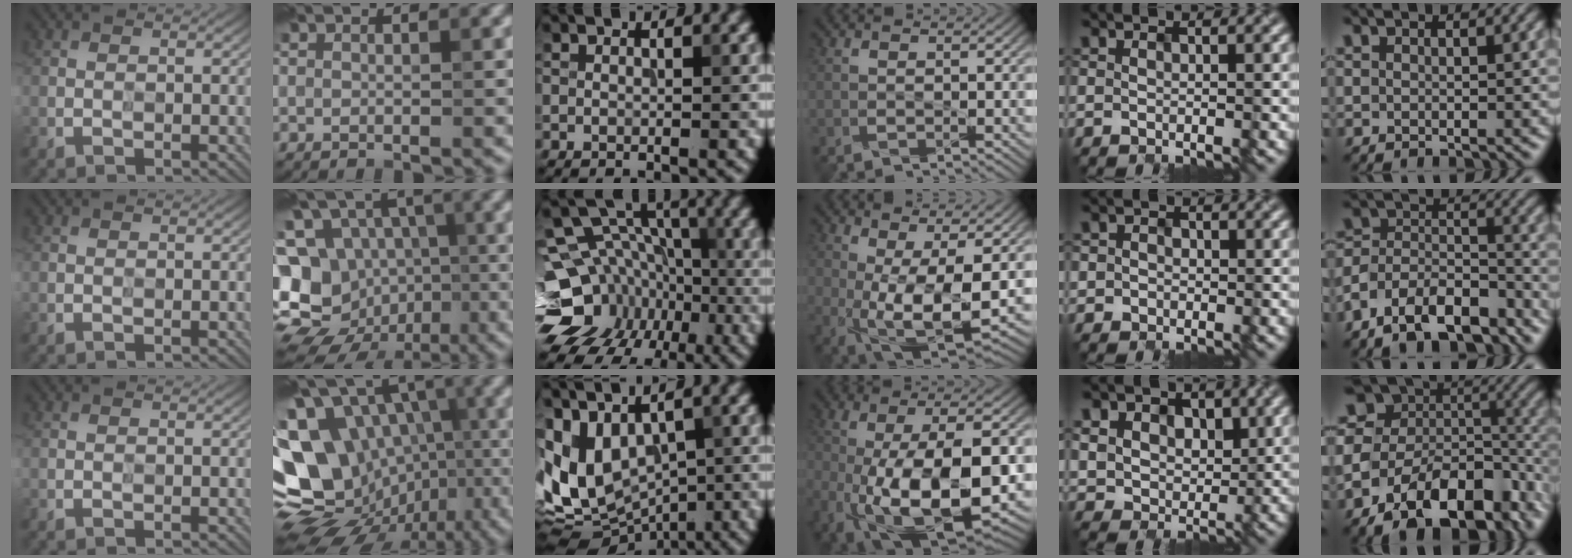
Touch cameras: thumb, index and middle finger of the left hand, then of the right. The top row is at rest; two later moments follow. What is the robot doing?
{"motion": "wipe", "object": "whiteboard"}